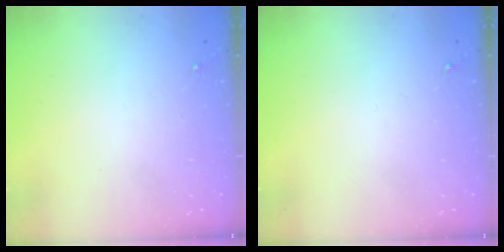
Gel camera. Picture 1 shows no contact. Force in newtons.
{"total": 0.0}